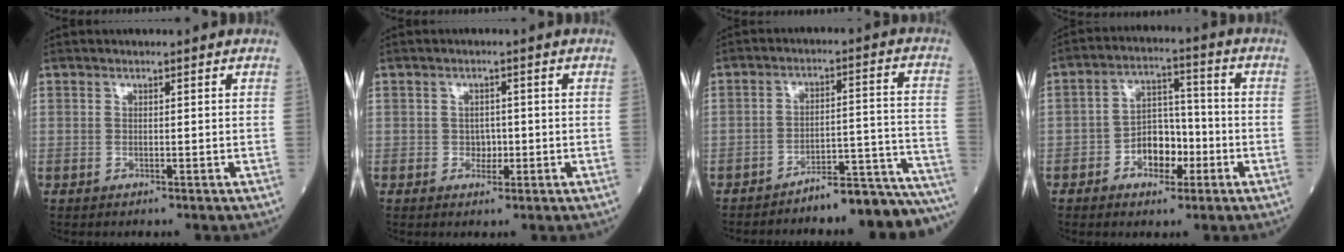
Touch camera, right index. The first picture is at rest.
{"total": 2.0, "force": [-0.4, 1.6, 1.2], "torque": [-0.011, 0.005, -0.003]}
{"total": 14.6, "force": [-14.0, 0.4, 3.9], "torque": [-0.015, 0.048, -0.188]}
{"total": 7.5, "force": [-2.7, 4.4, 5.4], "torque": [-0.092, 0.022, -0.045]}